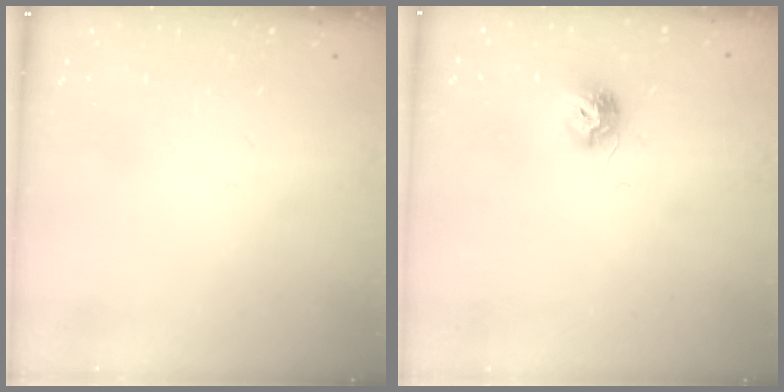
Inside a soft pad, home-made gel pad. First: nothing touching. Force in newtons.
{"total": 8.0, "press": 8.0, "slide": 0.5}